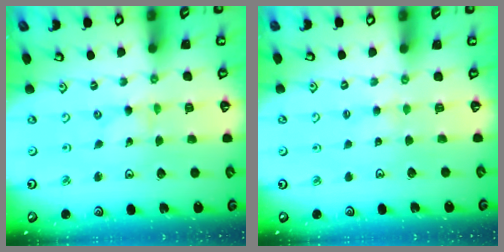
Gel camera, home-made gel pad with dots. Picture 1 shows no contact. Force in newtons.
{"total": 1.7, "press": 1.7, "slide": 0.4}